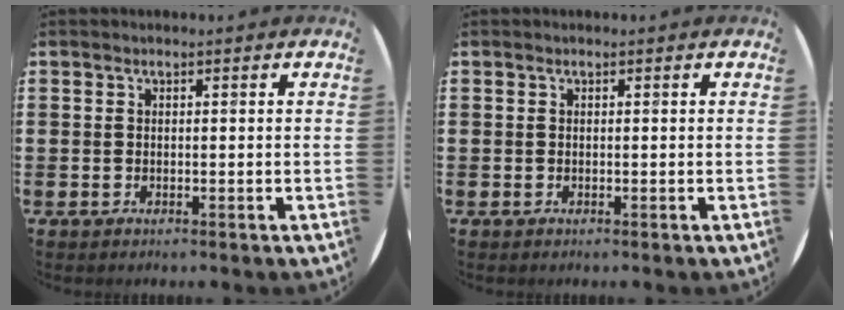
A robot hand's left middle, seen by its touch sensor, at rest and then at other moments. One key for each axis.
{"total": 0.0}